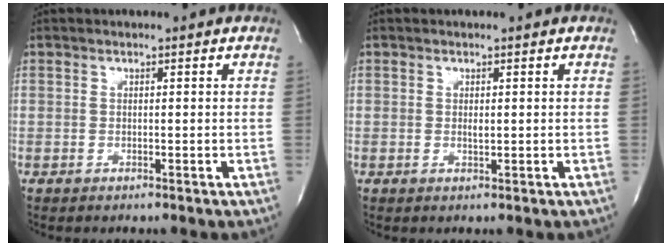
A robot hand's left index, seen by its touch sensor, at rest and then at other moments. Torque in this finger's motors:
{"motor_torque": [0.08, 0.01, 0.01, 0.01]}